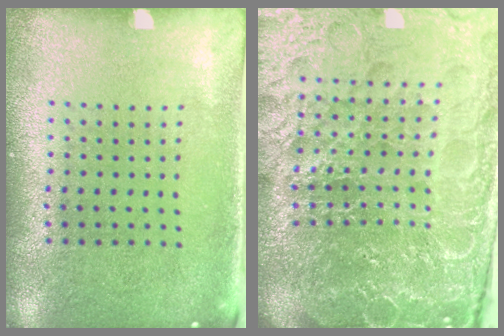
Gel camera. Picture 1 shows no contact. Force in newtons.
{"total": 6.3, "press": 5.7, "slide": 2.8}